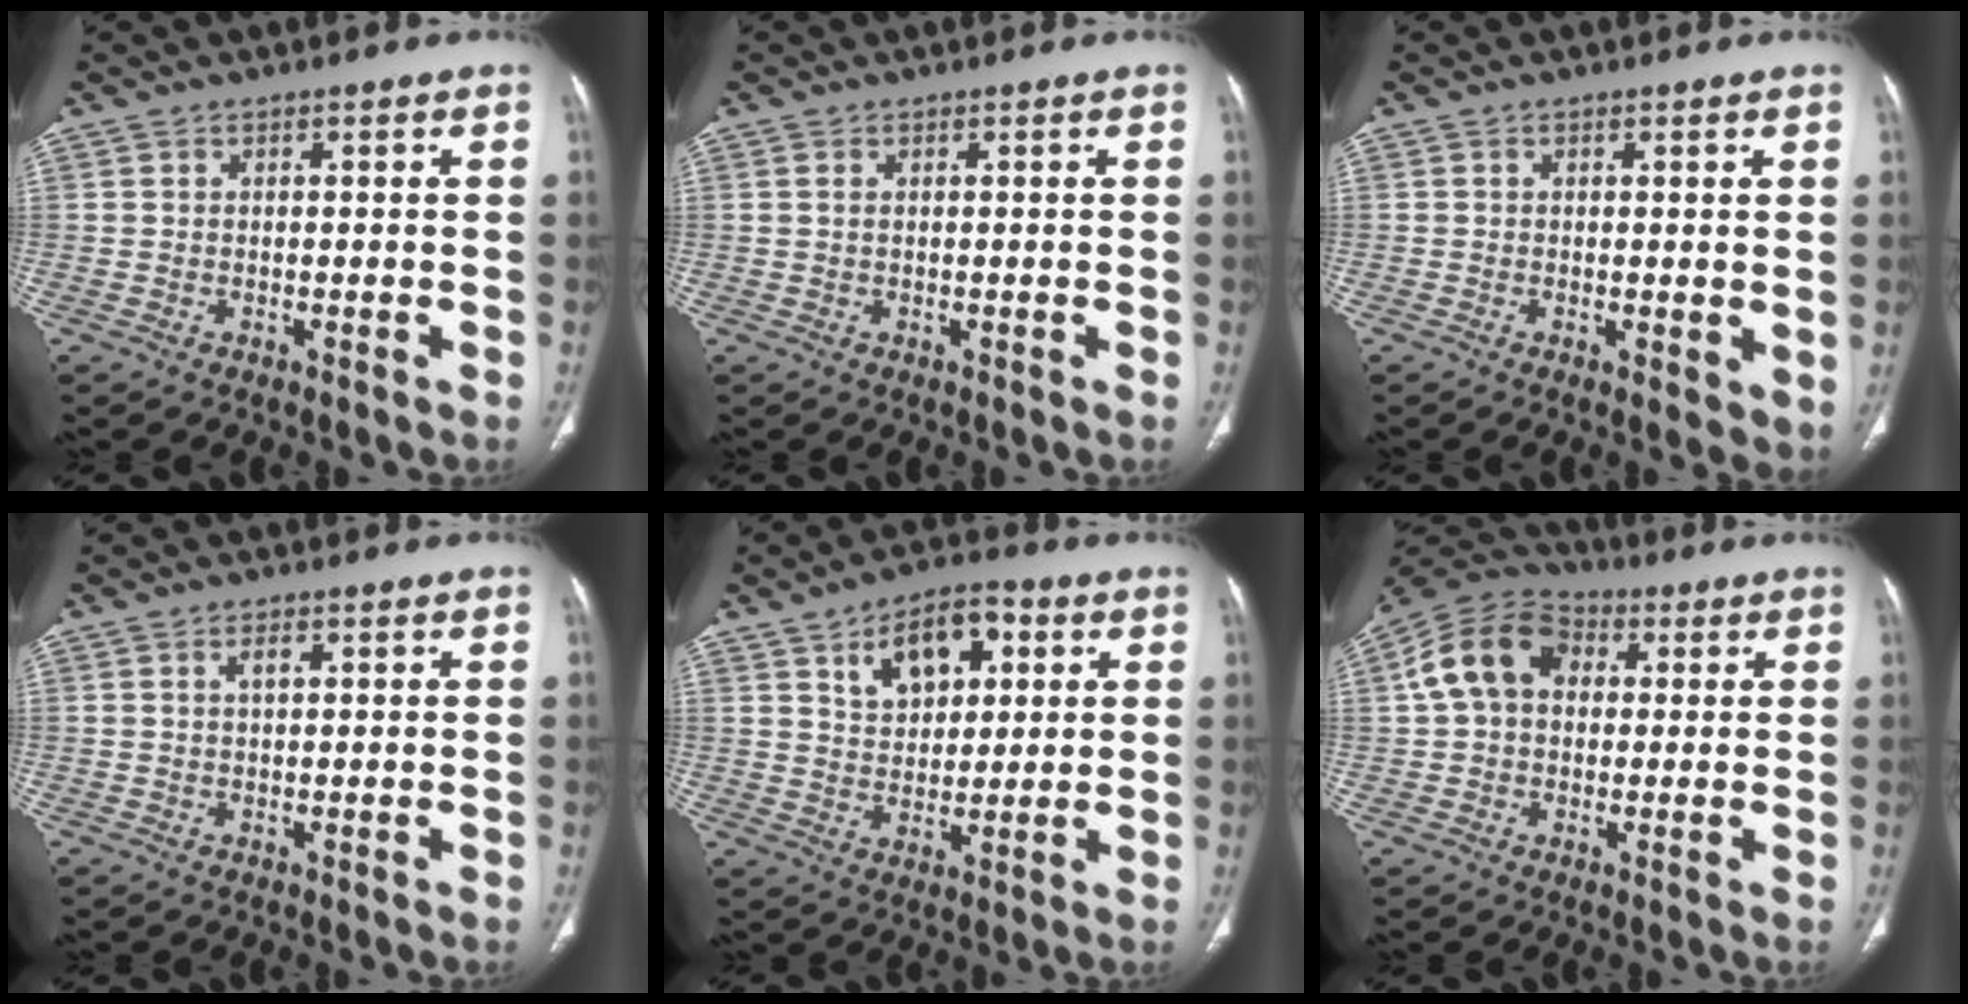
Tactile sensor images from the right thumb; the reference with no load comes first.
{"total": 0.7, "force": [0.2, 0.3, 0.5], "torque": [-0.015, 0.005, 0.005]}
{"total": 3.7, "force": [0.0, 1.4, 3.4], "torque": [-0.045, -0.012, 0.000]}
{"total": 1.9, "force": [0.6, 0.8, 1.6], "torque": [-0.031, 0.004, 0.011]}
{"total": 8.4, "force": [3.6, 5.1, 5.6], "torque": [-0.060, -0.011, 0.058]}
{"total": 12.6, "force": [2.2, 9.4, 8.2], "torque": [-0.139, 0.030, 0.026]}